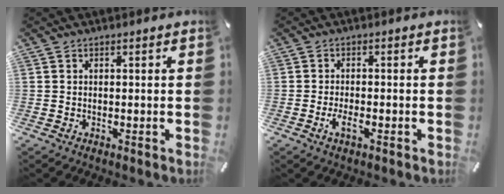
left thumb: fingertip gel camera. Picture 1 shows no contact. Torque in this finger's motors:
{"motor_torque": [0.27, 0.02, 0.01, 0.02, 0.06]}